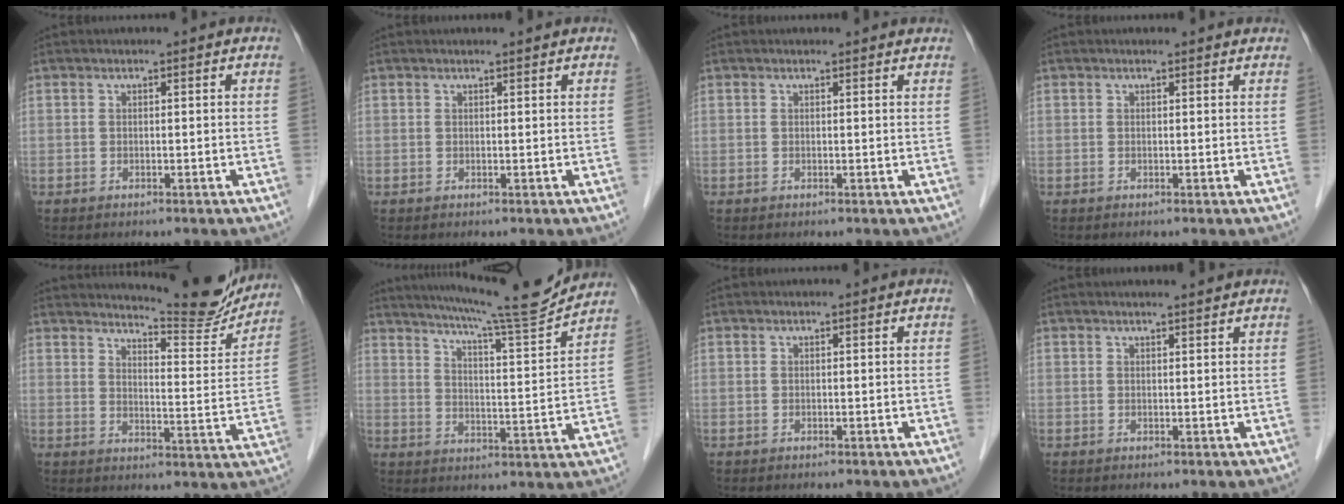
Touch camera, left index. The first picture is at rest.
{"total": 1.3, "force": [1.2, -0.2, 0.4], "torque": [-0.008, 0.003, 0.019]}
{"total": 2.6, "force": [2.6, 0.4, 0.4], "torque": [-0.011, 0.002, 0.019]}
{"total": 2.1, "force": [2.0, 0.3, 0.3], "torque": [-0.012, 0.002, 0.015]}
{"total": 14.7, "force": [14.1, 0.9, 3.8], "torque": [-0.054, -0.058, 0.173]}
{"total": 14.2, "force": [13.1, -1.4, 5.2], "torque": [-0.090, -0.026, 0.189]}
{"total": 0.0}
{"total": 2.1, "force": [2.0, -0.2, 0.7], "torque": [-0.011, 0.002, 0.026]}